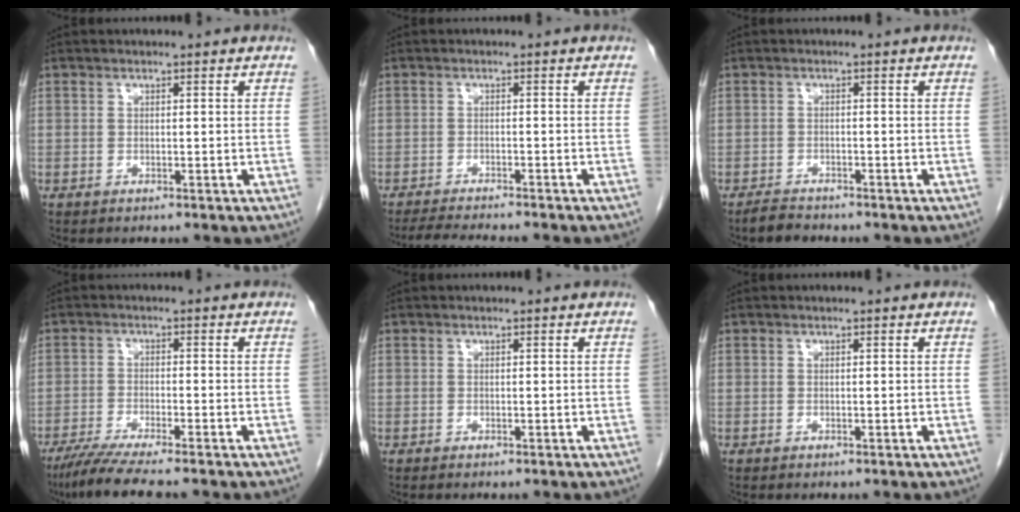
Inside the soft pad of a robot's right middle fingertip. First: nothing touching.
{"total": 7.3, "force": [-6.5, 0.4, 3.2], "torque": [-0.046, -0.013, -0.097]}
{"total": 2.5, "force": [-2.3, 0.8, 0.7], "torque": [-0.020, -0.004, -0.039]}
{"total": 7.7, "force": [-6.3, -0.2, 4.4], "torque": [-0.068, -0.022, -0.104]}
{"total": 0.0}
{"total": 0.0}